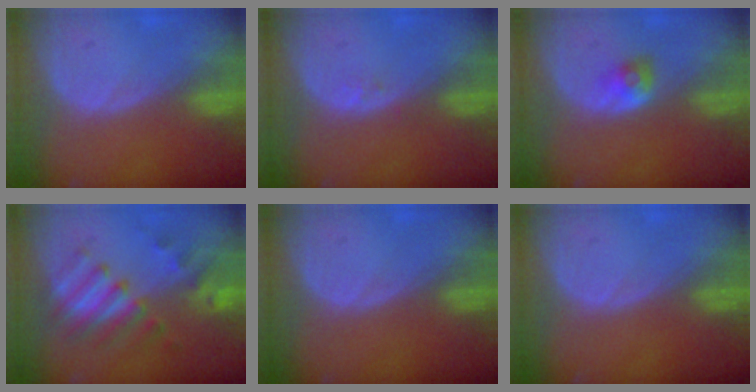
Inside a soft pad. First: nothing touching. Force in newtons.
{"total": 0.8, "press": 0.6, "slide": 0.5}
{"total": 2.6, "press": 2.4, "slide": 1.0}
{"total": 7.9, "press": 7.7, "slide": 1.7}
{"total": 0.0}
{"total": 0.0}